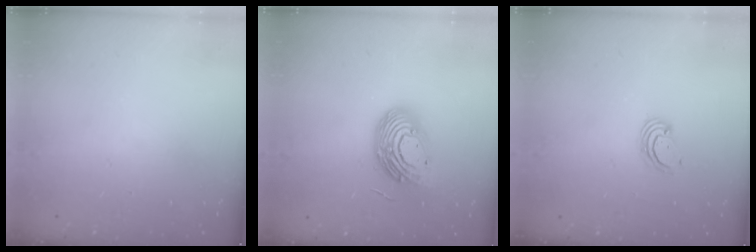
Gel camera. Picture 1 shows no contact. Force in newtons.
{"total": 14.7, "press": 14.7, "slide": 1.0}
{"total": 2.8, "press": 2.8, "slide": 0.3}